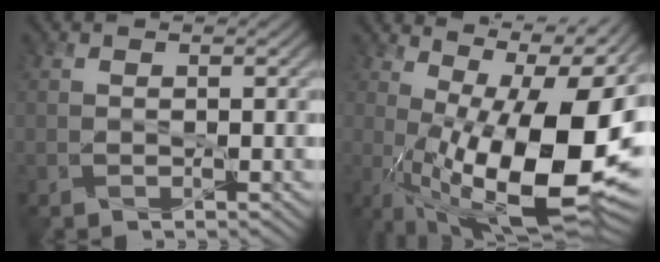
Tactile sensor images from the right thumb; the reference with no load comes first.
{"total": 19.5, "force": [0.8, 7.3, 18.1], "torque": [-0.264, -0.004, 0.023]}